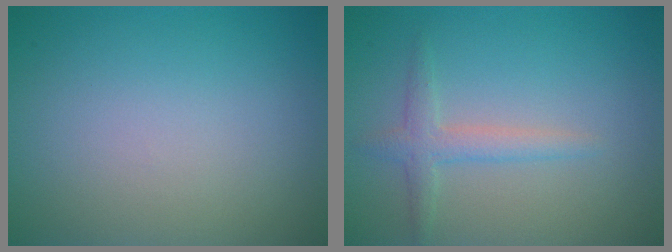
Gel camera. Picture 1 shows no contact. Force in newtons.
{"total": 1.9, "press": 1.9, "slide": 0.0}